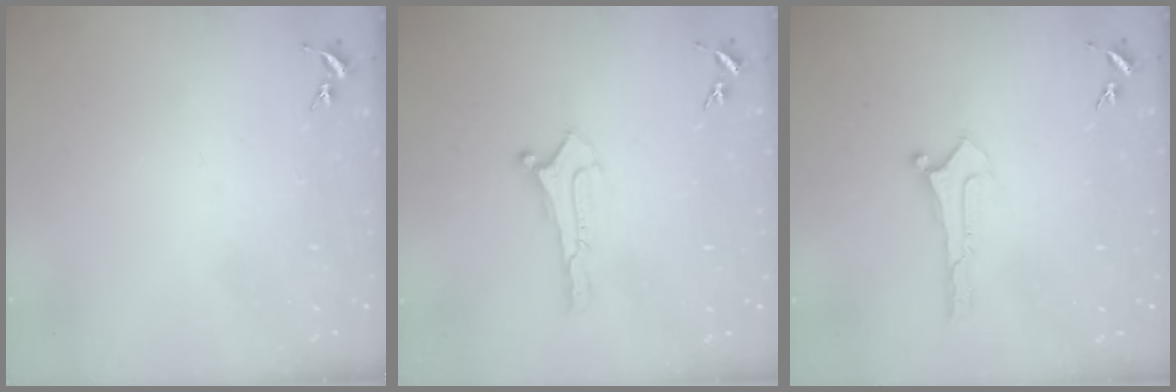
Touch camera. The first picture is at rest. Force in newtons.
{"total": 0.0}
{"total": 0.0}